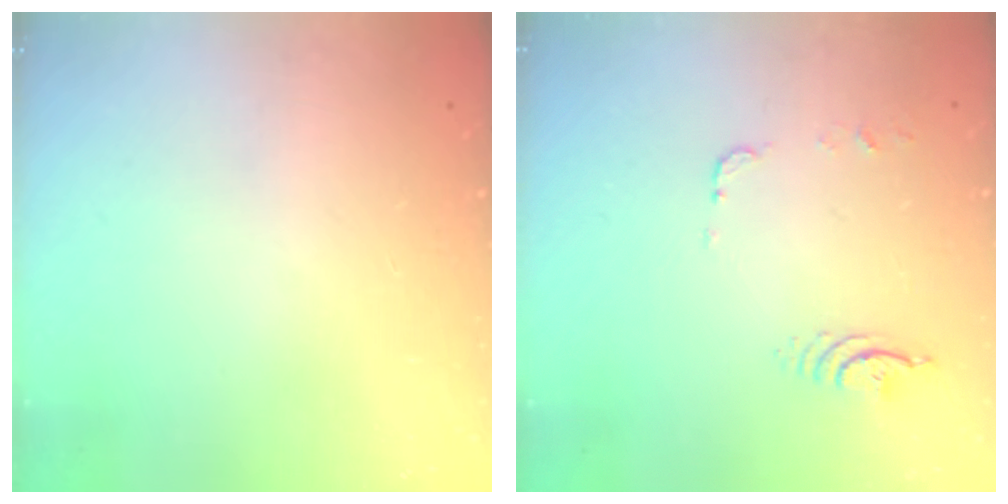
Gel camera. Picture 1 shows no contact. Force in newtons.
{"total": 5.2, "press": 5.1, "slide": 1.1}